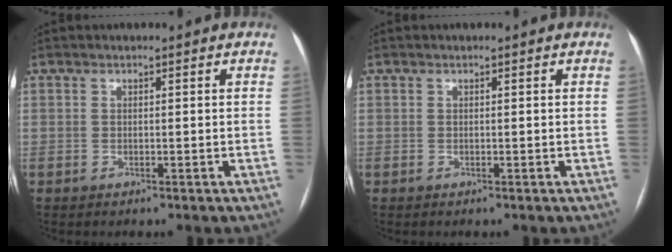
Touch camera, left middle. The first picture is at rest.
{"total": 0.0}